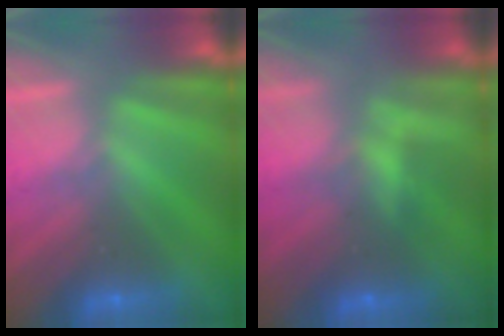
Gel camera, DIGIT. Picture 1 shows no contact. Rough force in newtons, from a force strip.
{"total": 4.8}